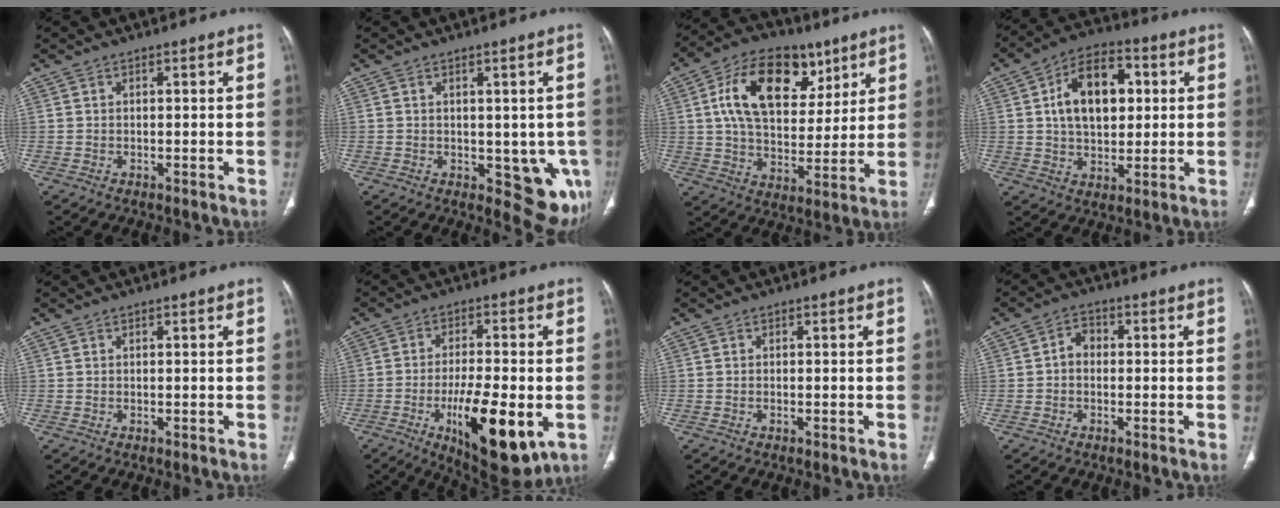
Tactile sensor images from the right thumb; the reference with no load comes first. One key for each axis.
{"total": 8.3, "fx": -1.6, "fy": 4.6, "fz": 6.7, "tx": -0.031, "ty": -0.010, "tz": -0.008}
{"total": 19.5, "fx": 7.6, "fy": 12.2, "fz": 13.2, "tx": -0.192, "ty": -0.013, "tz": 0.128}
{"total": 14.5, "fx": 2.9, "fy": 9.1, "fz": 10.9, "tx": -0.151, "ty": 0.009, "tz": 0.043}
{"total": 0.0}
{"total": 16.5, "fx": -5.3, "fy": 6.0, "fz": 14.5, "tx": -0.211, "ty": -0.002, "tz": -0.071}
{"total": 0.0}
{"total": 3.2, "fx": -0.4, "fy": 2.5, "fz": 1.9, "tx": -0.020, "ty": 0.014, "tz": -0.016}